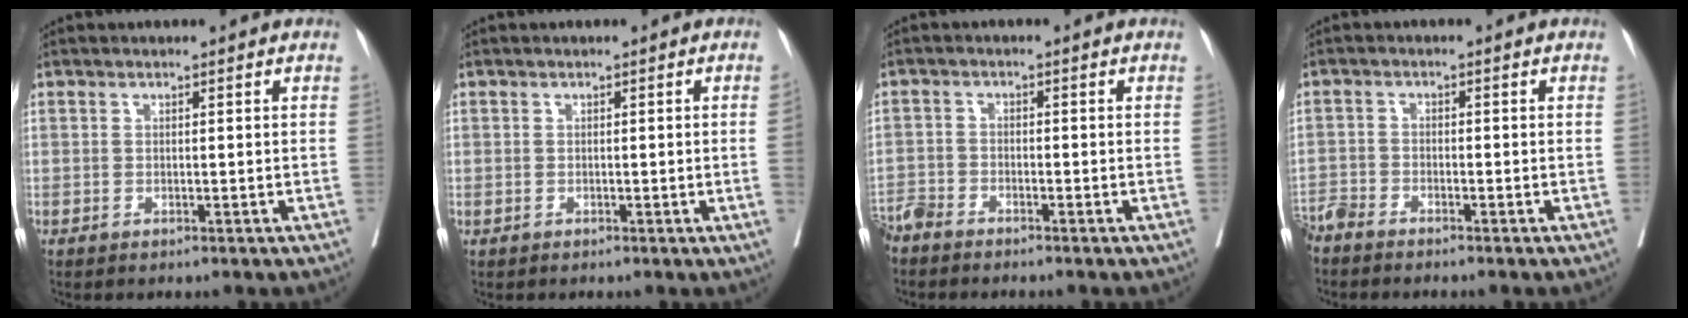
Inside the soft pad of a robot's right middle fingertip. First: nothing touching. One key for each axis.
{"total": 1.2, "fx": 0.0, "fy": -0.7, "fz": 0.9, "tx": -0.013, "ty": 0.000, "tz": 0.000}
{"total": 3.4, "fx": -3.2, "fy": 0.6, "fz": 0.9, "tx": -0.010, "ty": -0.008, "tz": -0.067}
{"total": 3.4, "fx": -3.2, "fy": 0.2, "fz": 1.0, "tx": -0.013, "ty": -0.009, "tz": -0.066}